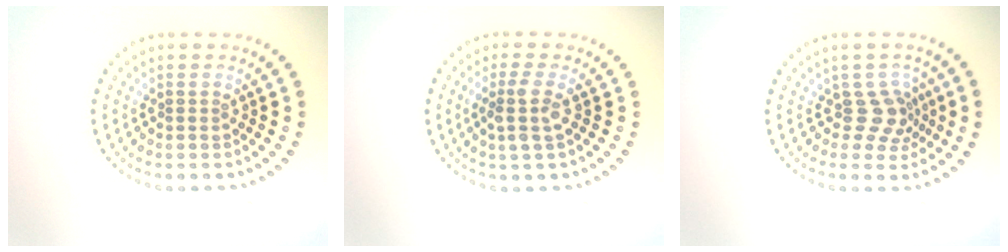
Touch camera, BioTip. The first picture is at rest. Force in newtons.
{"total": 2.4, "press": 2.0, "slide": 1.4}
{"total": 2.5, "press": 1.9, "slide": 1.7}